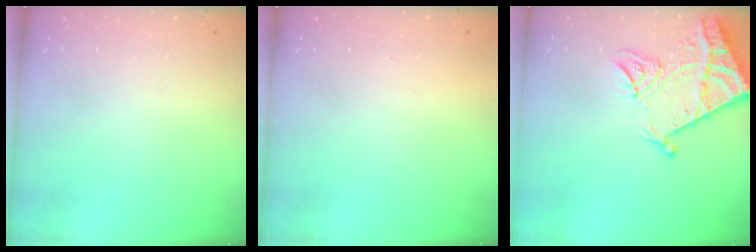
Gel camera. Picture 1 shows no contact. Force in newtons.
{"total": 1.7, "press": 1.7, "slide": 0.1}
{"total": 12.8, "press": 12.7, "slide": 1.2}